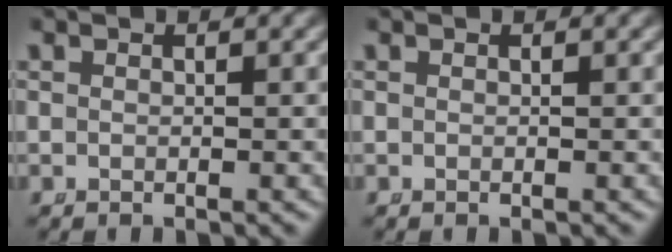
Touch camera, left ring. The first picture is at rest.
{"total": 0.0}